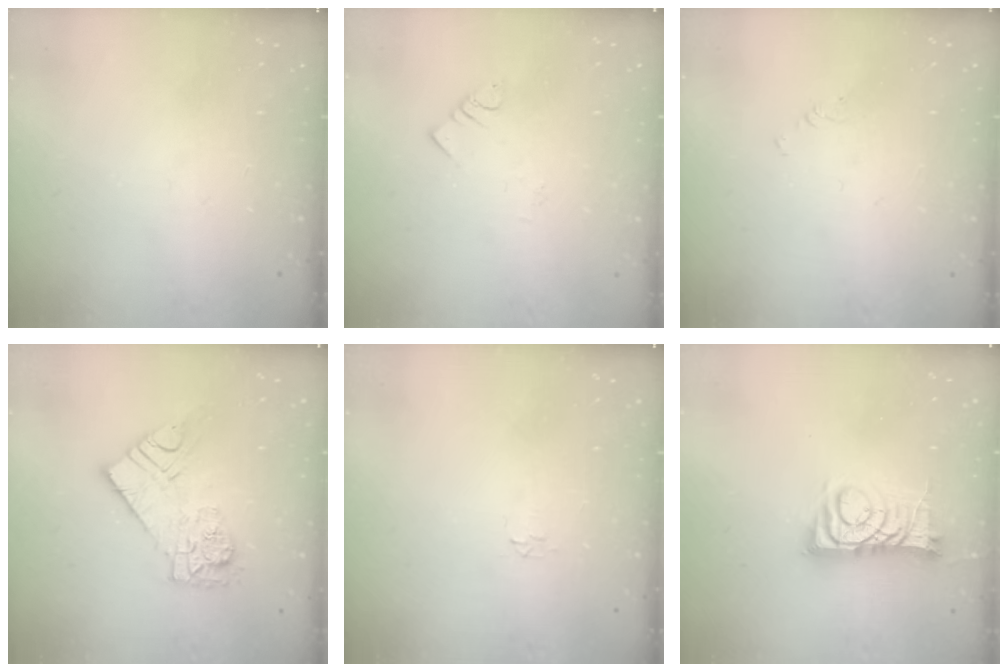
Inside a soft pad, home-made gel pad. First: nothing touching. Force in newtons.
{"total": 2.1, "press": 2.1, "slide": 0.3}
{"total": 2.0, "press": 2.0, "slide": 0.3}
{"total": 11.7, "press": 11.6, "slide": 1.0}
{"total": 1.9, "press": 1.9, "slide": 0.3}
{"total": 10.3, "press": 10.3, "slide": 0.6}